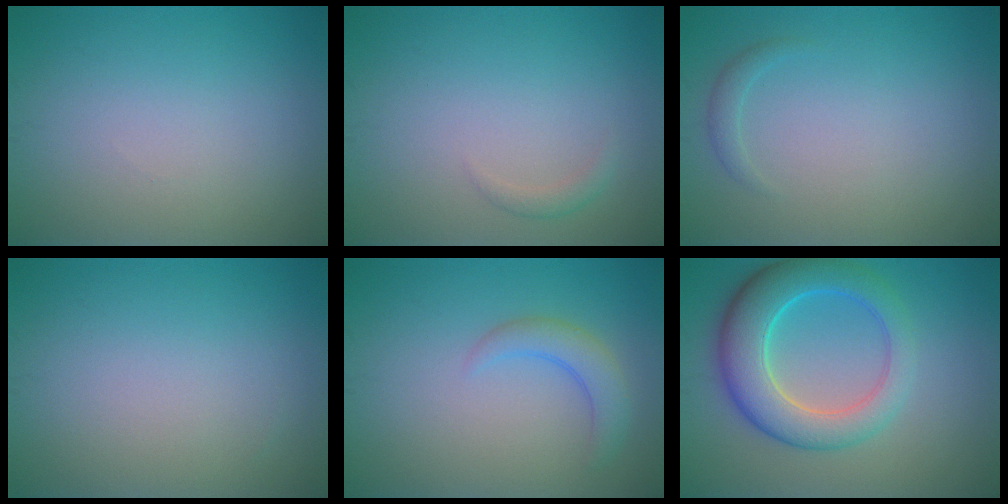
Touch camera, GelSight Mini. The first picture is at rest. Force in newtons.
{"total": 0.9, "press": 0.9, "slide": 0.1}
{"total": 0.9, "press": 0.9, "slide": 0.0}
{"total": 0.0}
{"total": 2.6, "press": 2.5, "slide": 0.3}
{"total": 7.2, "press": 7.2, "slide": 0.5}